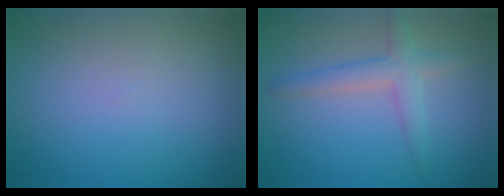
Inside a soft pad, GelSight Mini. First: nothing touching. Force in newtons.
{"total": 1.9, "press": 1.8, "slide": 0.3}